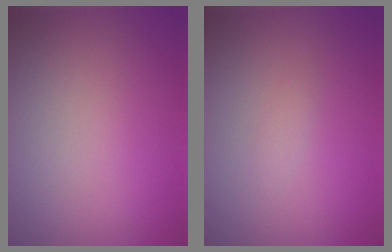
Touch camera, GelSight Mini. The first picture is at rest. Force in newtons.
{"total": 0.6, "press": 0.6, "slide": 0.0}